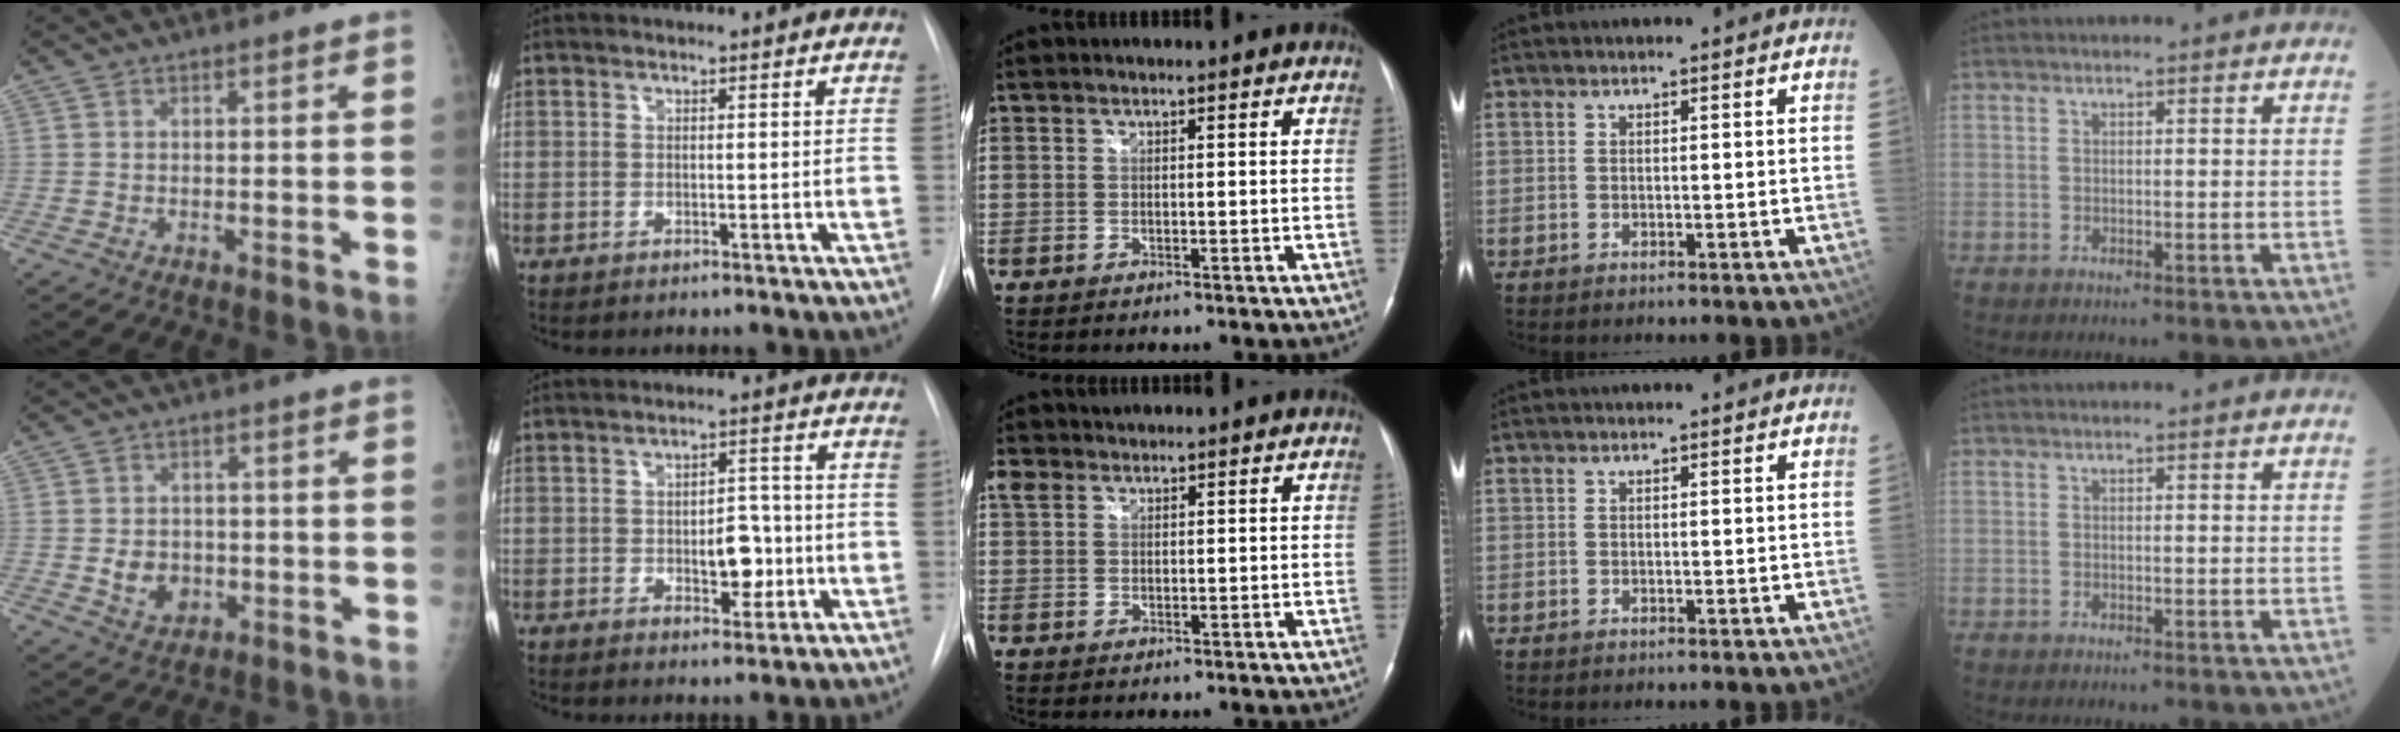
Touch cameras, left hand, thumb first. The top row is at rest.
{"thumb": {"total": 5.0, "force": [-0.8, 4.1, 2.7], "torque": [-0.026, 0.003, -0.005]}, "index": {"total": 5.7, "force": [-1.1, 3.1, 4.6], "torque": [-0.059, 0.006, -0.009]}, "middle": {"total": 2.3, "force": [1.7, 1.4, 0.6], "torque": [-0.022, 0.024, 0.037]}}